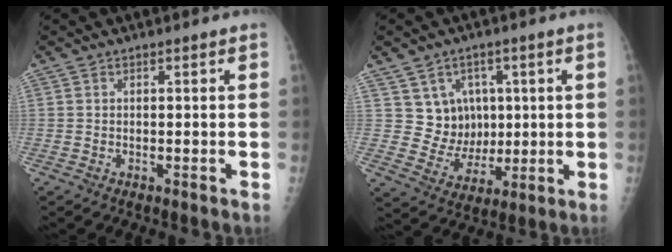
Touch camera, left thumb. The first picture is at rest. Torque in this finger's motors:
{"motor_torque": [0.54, 0.43, -0.07, -0.10, 0.05]}